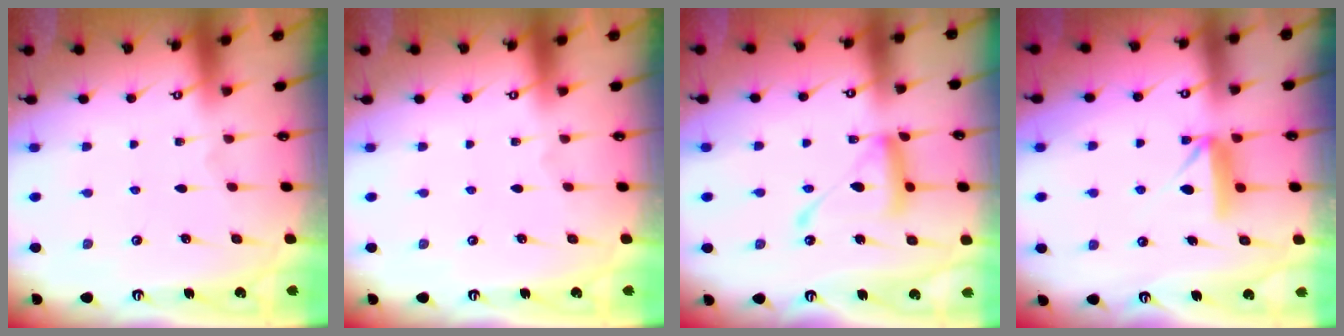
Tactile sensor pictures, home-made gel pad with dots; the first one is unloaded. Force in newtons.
{"total": 0.0}
{"total": 13.1, "press": 13.1, "slide": 1.1}
{"total": 8.6, "press": 8.6, "slide": 0.6}